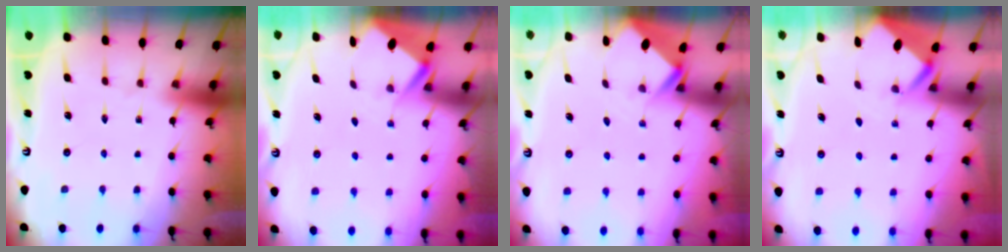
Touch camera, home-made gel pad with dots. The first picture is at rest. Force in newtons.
{"total": 2.8, "press": 2.8, "slide": 0.3}
{"total": 2.7, "press": 2.7, "slide": 0.2}
{"total": 2.5, "press": 2.5, "slide": 0.2}